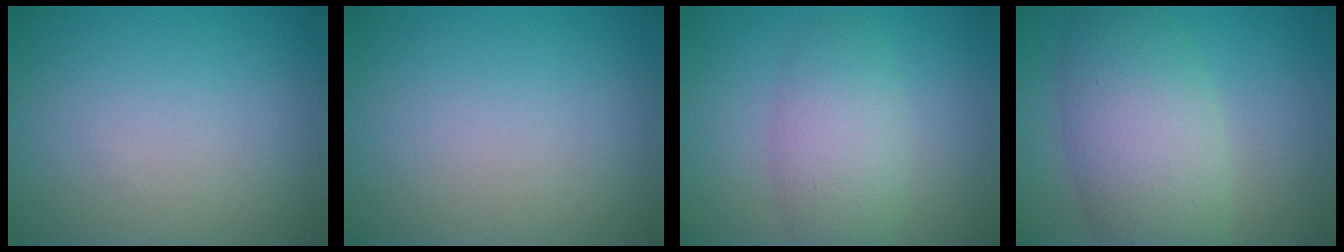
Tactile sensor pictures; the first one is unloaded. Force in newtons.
{"total": 0.0}
{"total": 4.5, "press": 4.5, "slide": 0.1}
{"total": 7.6, "press": 7.6, "slide": 0.5}